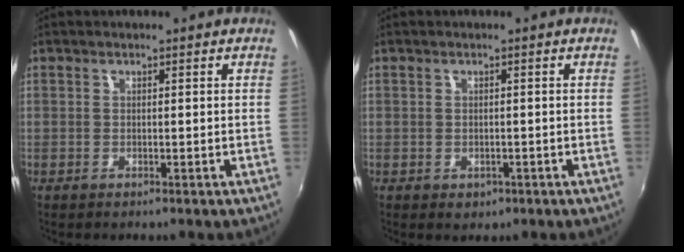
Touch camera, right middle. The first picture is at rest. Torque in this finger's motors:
{"motor_torque": [0.06, -0.05, 0.00, 0.01]}